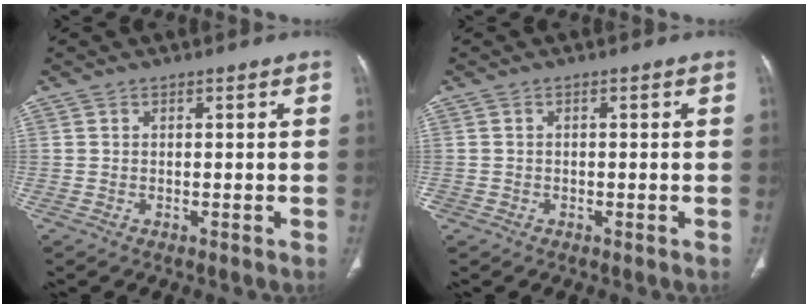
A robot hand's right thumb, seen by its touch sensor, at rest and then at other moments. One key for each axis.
{"total": 0.7, "fx": -0.3, "fy": 0.6, "fz": 0.1, "tx": 0.004, "ty": 0.004, "tz": -0.008}